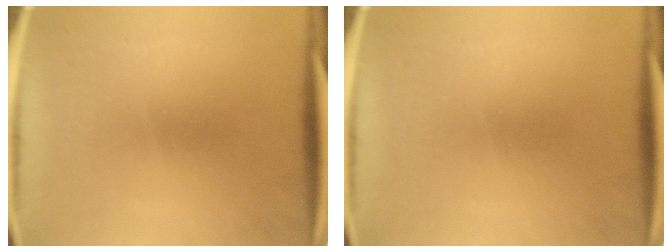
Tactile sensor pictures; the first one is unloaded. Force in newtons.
{"total": 0.0}